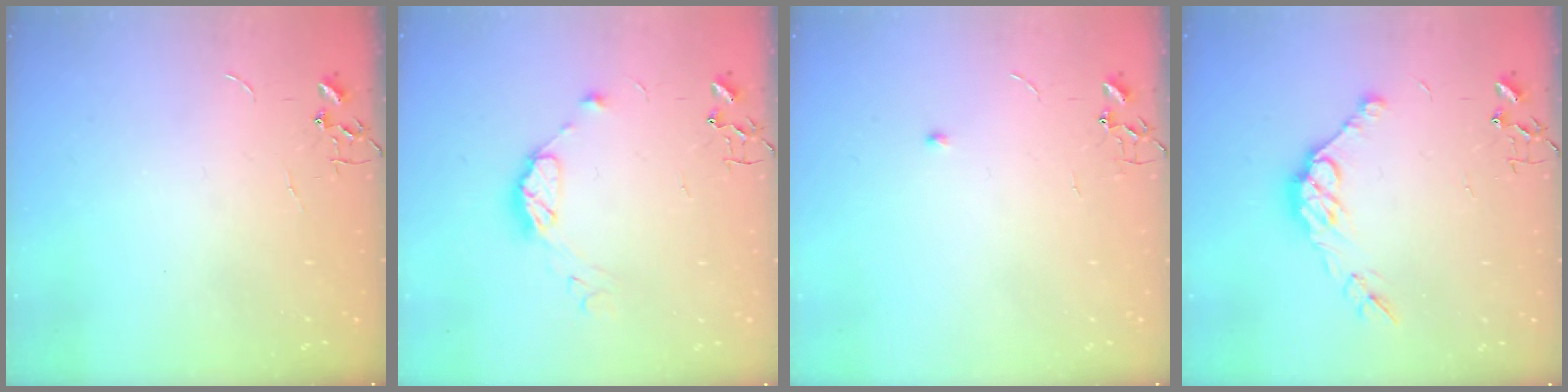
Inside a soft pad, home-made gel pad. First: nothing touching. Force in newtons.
{"total": 9.4, "press": 9.4, "slide": 0.8}
{"total": 4.7, "press": 4.7, "slide": 0.6}
{"total": 10.9, "press": 10.8, "slide": 0.9}